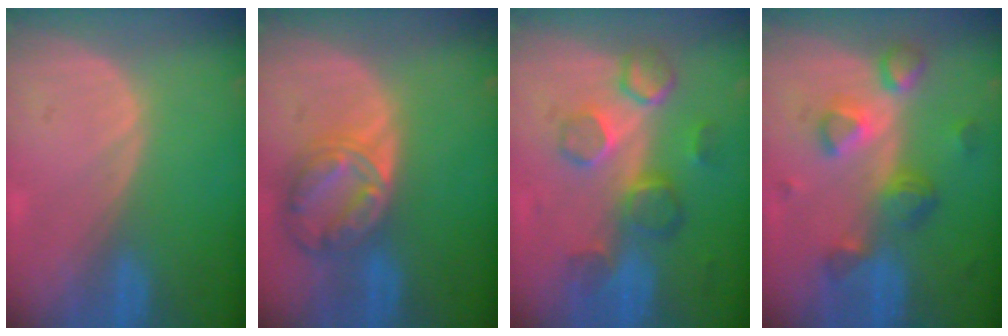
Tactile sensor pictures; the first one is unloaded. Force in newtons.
{"total": 8.2, "press": 7.0, "slide": 4.3}
{"total": 8.4, "press": 7.6, "slide": 3.6}
{"total": 7.8, "press": 6.9, "slide": 3.5}